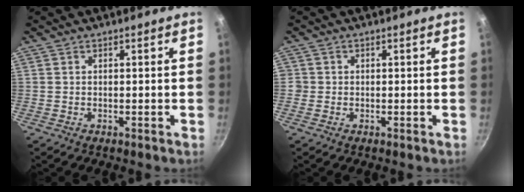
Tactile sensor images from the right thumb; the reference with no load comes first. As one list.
[{"total": 1.3, "force": [-0.2, 1.3, 0.2], "torque": [0.002, 0.005, -0.006]}]